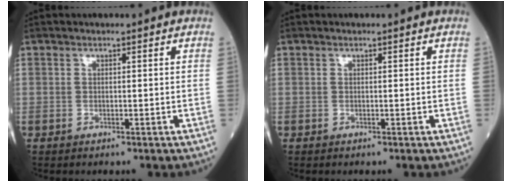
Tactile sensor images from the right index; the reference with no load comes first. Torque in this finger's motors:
{"motor_torque": [0.11, 0.02, -0.03, -0.01]}